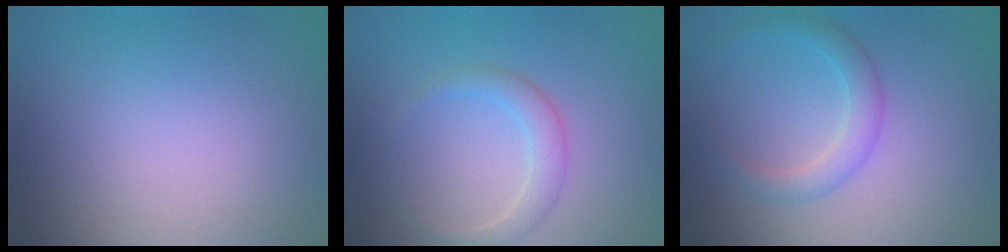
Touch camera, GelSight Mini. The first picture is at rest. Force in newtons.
{"total": 2.2, "press": 2.2, "slide": 0.1}
{"total": 2.5, "press": 2.5, "slide": 0.0}